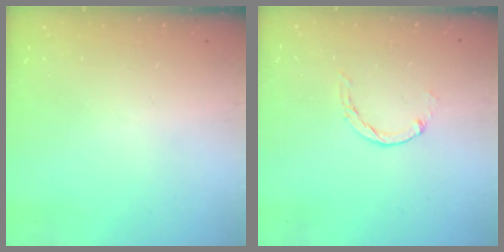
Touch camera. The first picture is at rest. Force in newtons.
{"total": 0.7, "press": 0.7, "slide": 0.2}